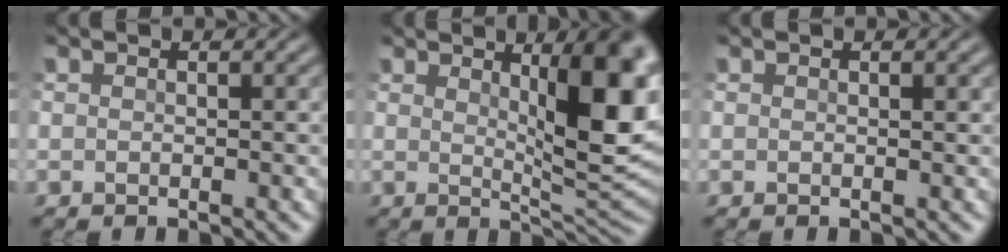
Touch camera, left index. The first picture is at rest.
{"total": 8.7, "force": [2.6, 2.3, 8.0], "torque": [-0.106, -0.001, 0.047]}
{"total": 0.0}